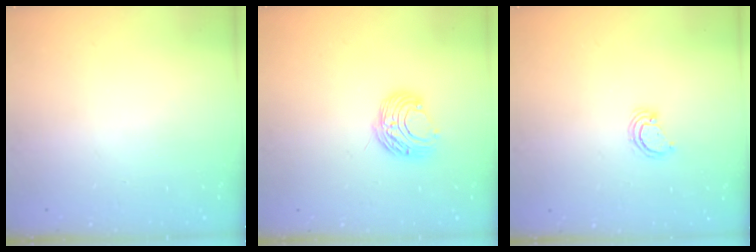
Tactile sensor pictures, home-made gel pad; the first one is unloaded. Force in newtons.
{"total": 8.7, "press": 8.7, "slide": 0.6}
{"total": 2.9, "press": 2.9, "slide": 0.3}